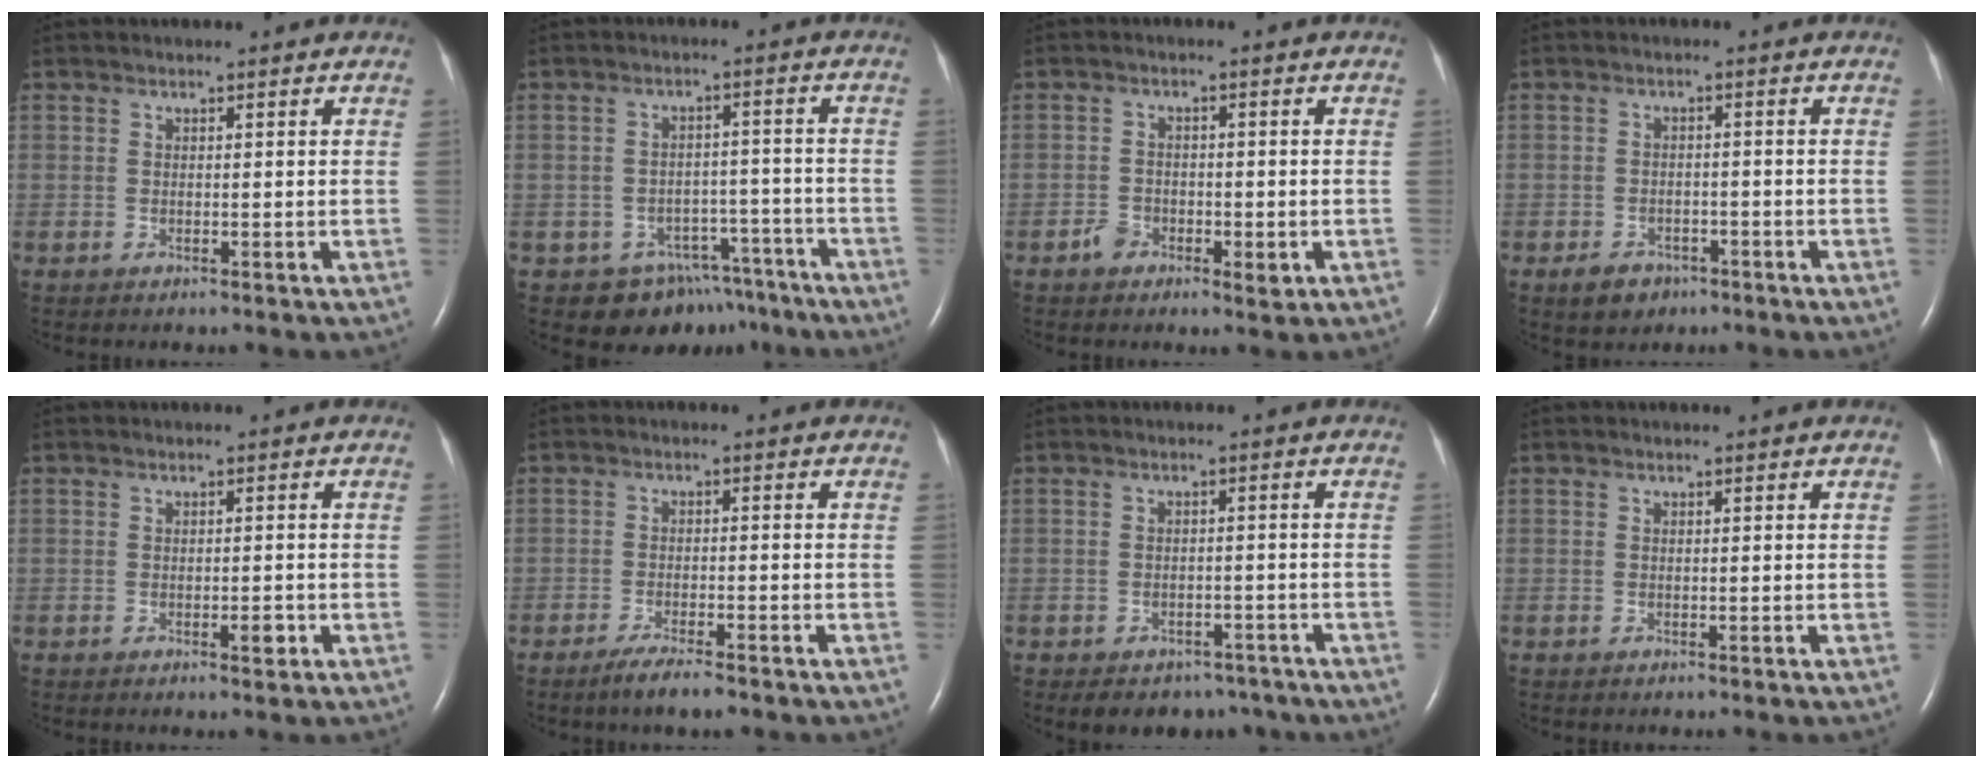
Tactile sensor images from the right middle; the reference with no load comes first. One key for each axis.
{"total": 8.3, "fx": -6.0, "fy": 5.7, "fz": 1.1, "tx": 0.003, "ty": 0.031, "tz": -0.072}
{"total": 3.3, "fx": -1.5, "fy": 2.0, "fz": 2.1, "tx": -0.035, "ty": 0.003, "tz": -0.024}
{"total": 3.6, "fx": -2.3, "fy": 2.5, "fz": 1.3, "tx": -0.026, "ty": 0.004, "tz": -0.027}
{"total": 1.5, "fx": -0.6, "fy": 0.4, "fz": 1.3, "tx": -0.021, "ty": -0.001, "tz": -0.007}
{"total": 4.1, "fx": -3.1, "fy": 0.4, "fz": 2.7, "tx": -0.056, "ty": -0.008, "tz": -0.053}
{"total": 7.4, "fx": -5.8, "fy": 4.3, "fz": 1.6, "tx": -0.015, "ty": 0.010, "tz": -0.068}
{"total": 0.0}